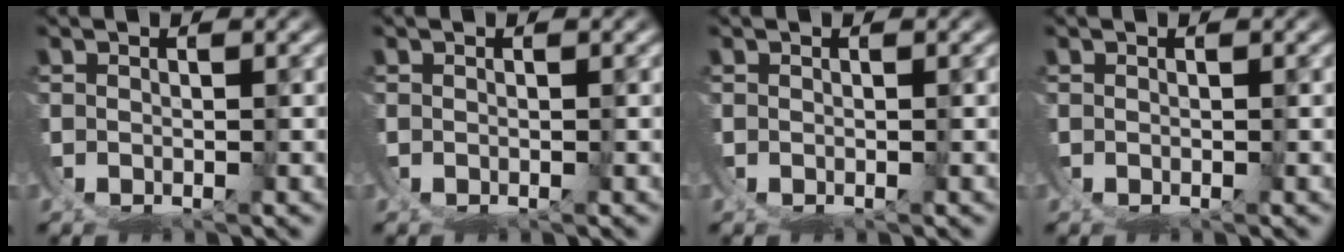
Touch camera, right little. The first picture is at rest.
{"total": 0.0}
{"total": 0.0}
{"total": 0.0}